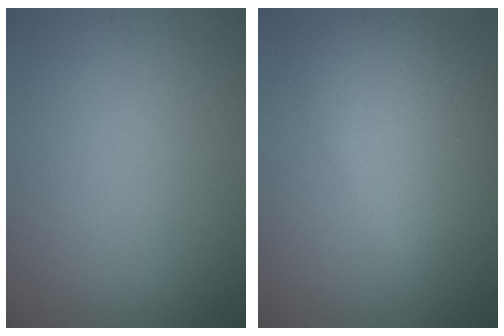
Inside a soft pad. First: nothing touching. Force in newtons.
{"total": 7.4, "press": 7.4, "slide": 0.4}